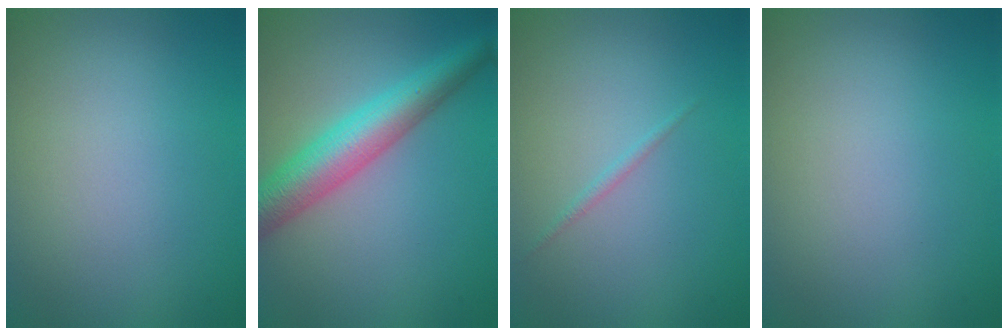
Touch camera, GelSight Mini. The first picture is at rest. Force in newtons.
{"total": 6.2, "press": 6.2, "slide": 0.1}
{"total": 0.6, "press": 0.6, "slide": 0.0}
{"total": 0.0}